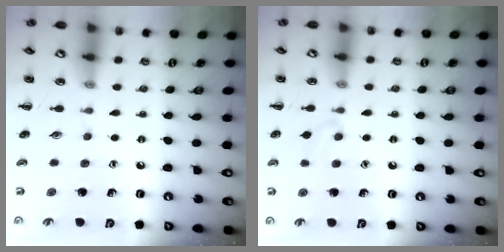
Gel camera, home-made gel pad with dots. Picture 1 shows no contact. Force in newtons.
{"total": 4.5, "press": 4.1, "slide": 1.9}